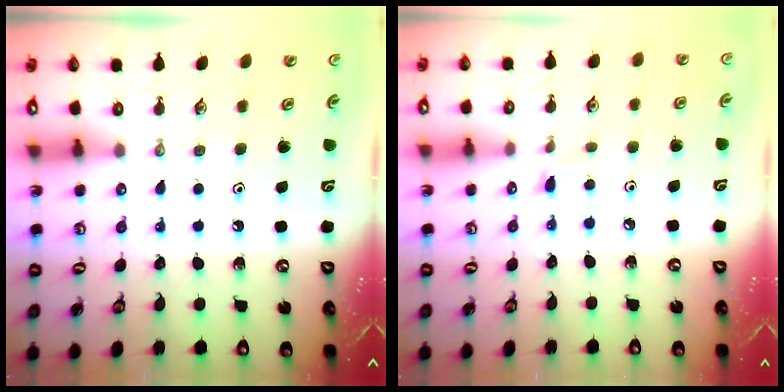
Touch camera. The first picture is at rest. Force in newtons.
{"total": 1.9, "press": 1.9, "slide": 0.2}